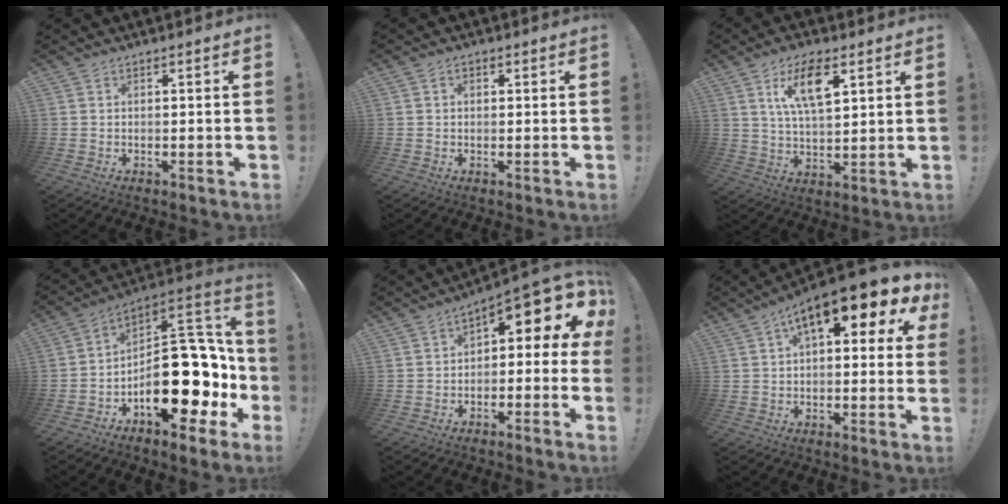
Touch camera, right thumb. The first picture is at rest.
{"total": 1.2, "force": [-0.1, 1.0, 0.7], "torque": [-0.013, 0.004, -0.001]}
{"total": 11.4, "force": [5.2, 4.8, 8.9], "torque": [-0.149, -0.006, 0.089]}
{"total": 23.7, "force": [-6.2, 12.9, 18.8], "torque": [-0.253, 0.041, -0.075]}
{"total": 8.1, "force": [3.1, 3.1, 6.8], "torque": [-0.076, -0.036, 0.046]}
{"total": 12.8, "force": [5.8, 4.2, 10.5], "torque": [-0.159, -0.031, 0.095]}